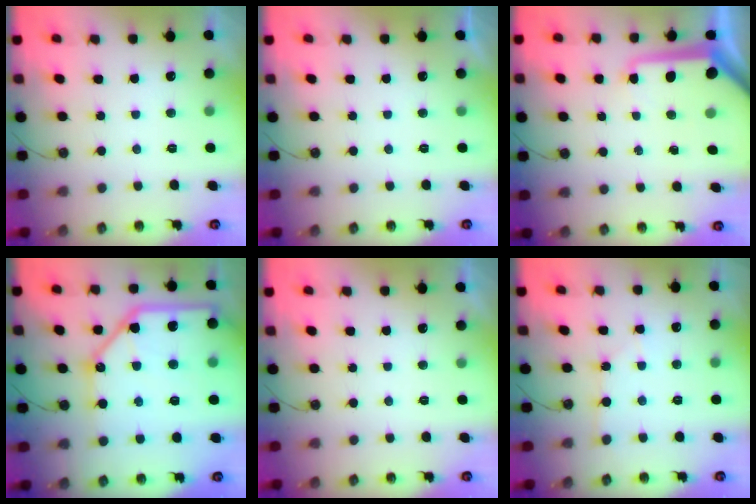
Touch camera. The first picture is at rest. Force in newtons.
{"total": 0.0}
{"total": 10.4, "press": 10.4, "slide": 1.1}
{"total": 21.5, "press": 21.3, "slide": 2.4}
{"total": 0.0}
{"total": 2.3, "press": 2.3, "slide": 0.4}